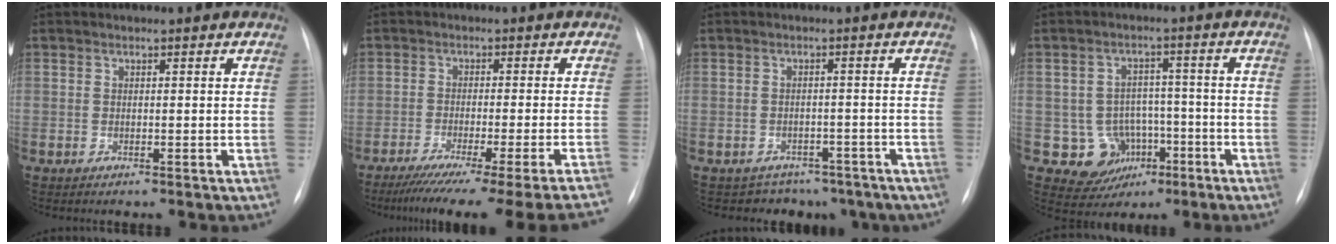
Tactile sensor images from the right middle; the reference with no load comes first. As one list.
[{"total": 20.4, "force": [-17.4, -2.3, 10.3], "torque": [-0.090, -0.059, -0.239]}, {"total": 7.2, "force": [-5.5, 4.6, 0.5], "torque": [0.003, 0.021, -0.056]}, {"total": 7.2, "force": [-2.4, 6.6, 1.3], "torque": [-0.012, 0.019, -0.026]}]